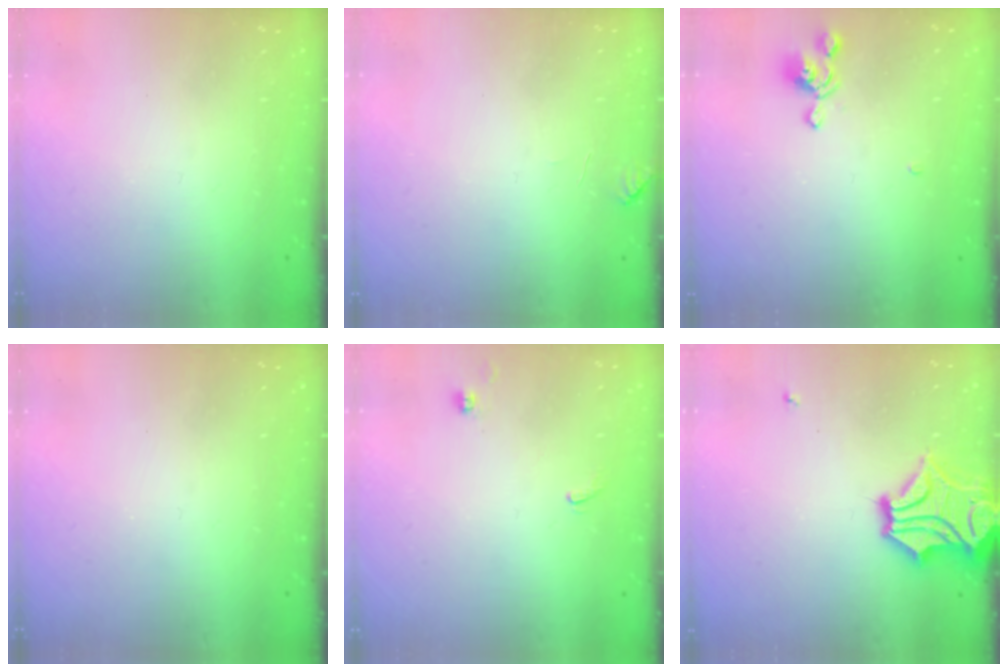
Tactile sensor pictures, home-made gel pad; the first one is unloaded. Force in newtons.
{"total": 2.2, "press": 2.2, "slide": 0.5}
{"total": 4.7, "press": 4.7, "slide": 0.3}
{"total": 0.0}
{"total": 0.5, "press": 0.4, "slide": 0.4}
{"total": 8.1, "press": 7.8, "slide": 2.2}